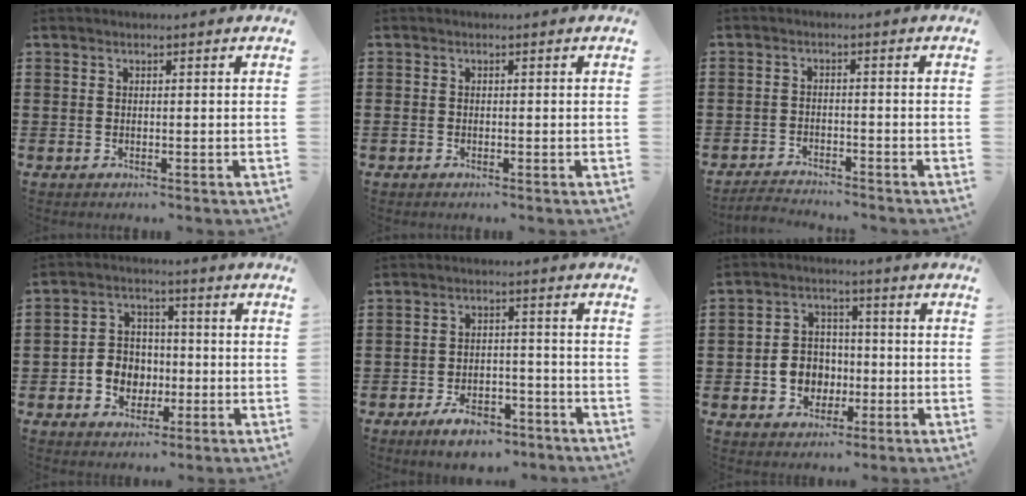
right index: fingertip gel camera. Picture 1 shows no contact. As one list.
[{"total": 0.5, "force": [-0.3, 0.4, 0.2], "torque": [-0.004, 0.002, -0.008]}, {"total": 2.8, "force": [-2.8, 0.1, -0.3], "torque": [-0.001, 0.000, -0.062]}, {"total": 5.3, "force": [-1.7, 4.8, 1.7], "torque": [-0.036, 0.011, -0.033]}, {"total": 5.7, "force": [-4.6, 2.1, 2.7], "torque": [-0.045, 0.017, -0.085]}, {"total": 5.8, "force": [-1.5, 5.2, 2.2], "torque": [-0.046, 0.012, -0.029]}]